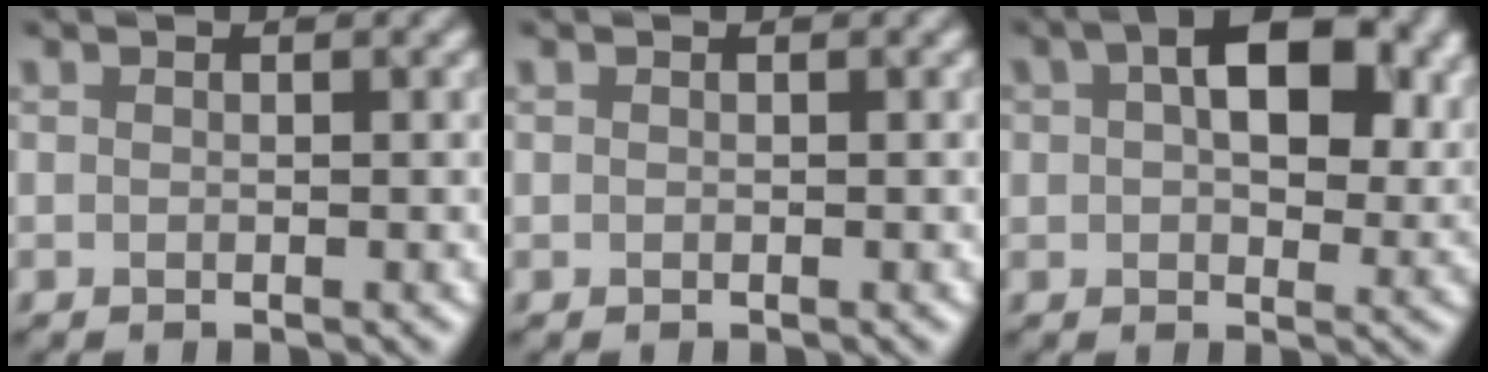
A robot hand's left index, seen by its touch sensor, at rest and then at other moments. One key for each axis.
{"total": 0.0}
{"total": 9.5, "fx": 3.0, "fy": 5.6, "fz": 7.1, "tx": -0.101, "ty": 0.009, "tz": 0.035}